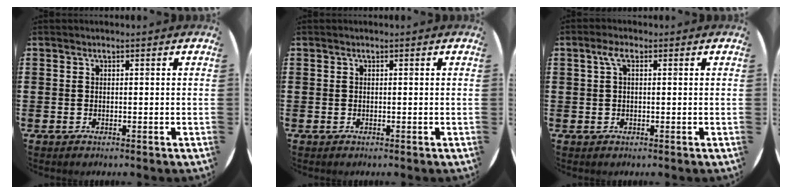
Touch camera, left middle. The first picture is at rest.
{"total": 0.0}
{"total": 2.0, "force": [0.6, 0.7, 1.7], "torque": [-0.037, 0.006, 0.009]}